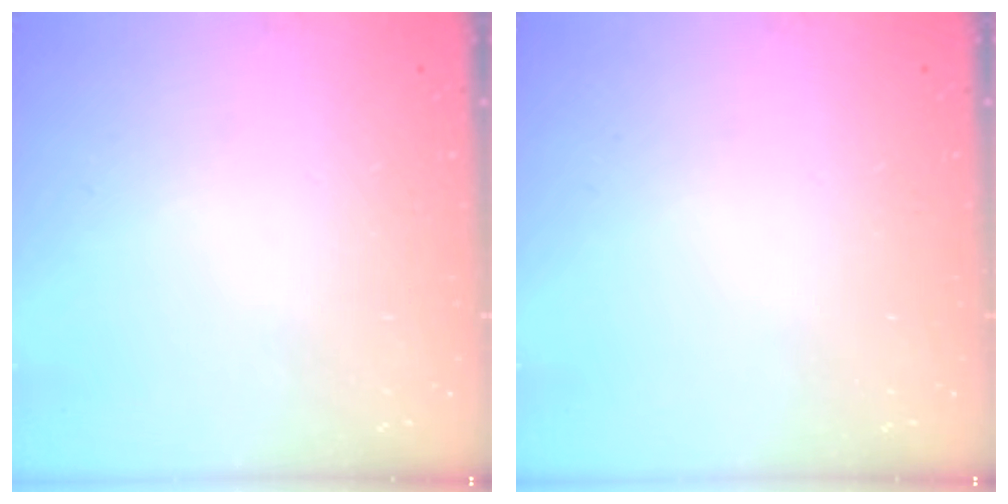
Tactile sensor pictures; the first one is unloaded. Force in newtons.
{"total": 0.0}